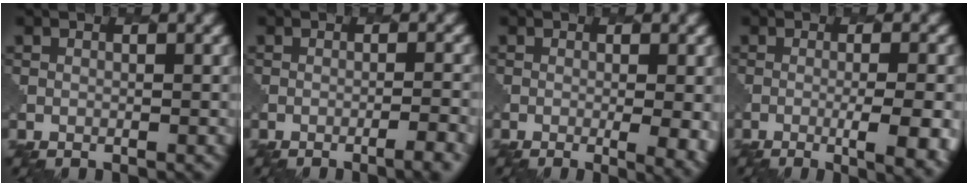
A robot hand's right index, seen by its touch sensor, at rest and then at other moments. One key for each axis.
{"total": 4.1, "fx": -2.5, "fy": 1.0, "fz": 3.1, "tx": -0.025, "ty": 0.017, "tz": -0.037}
{"total": 5.7, "fx": -0.8, "fy": 2.4, "fz": 5.1, "tx": -0.041, "ty": 0.000, "tz": -0.002}
{"total": 6.4, "fx": -2.1, "fy": 2.0, "fz": 5.7, "tx": -0.066, "ty": 0.003, "tz": -0.019}